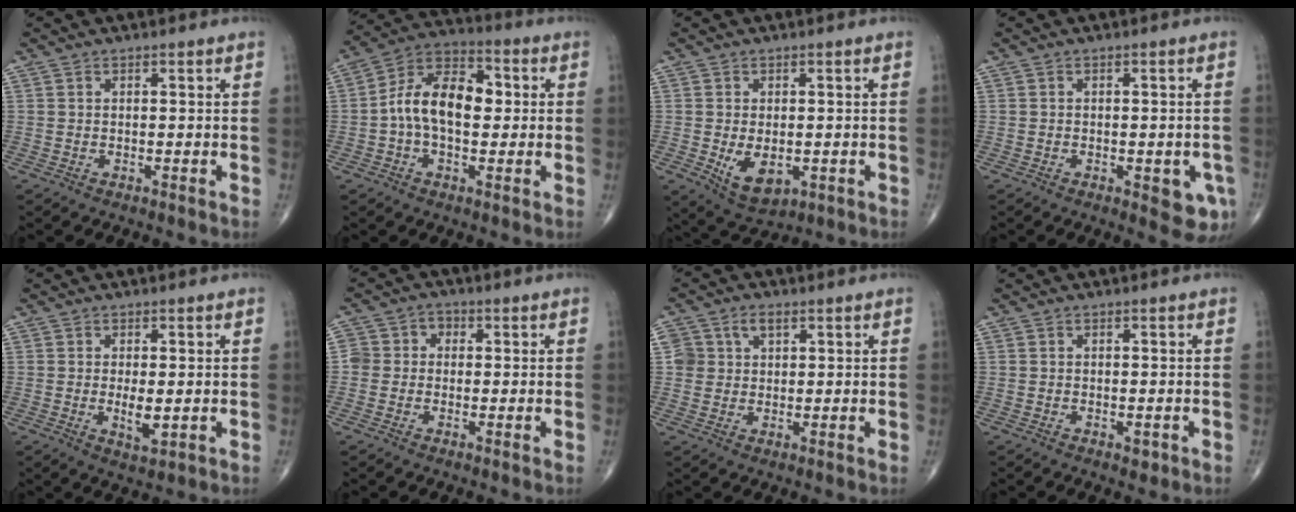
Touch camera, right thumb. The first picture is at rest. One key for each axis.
{"total": 13.1, "fx": 0.2, "fy": 7.9, "fz": 10.5, "tx": -0.171, "ty": 0.034, "tz": -0.008}
{"total": 7.0, "fx": -1.4, "fy": 4.2, "fz": 5.4, "tx": -0.077, "ty": -0.013, "tz": -0.009}
{"total": 5.9, "fx": -2.0, "fy": 2.6, "fz": 4.9, "tx": -0.039, "ty": 0.000, "tz": -0.019}
{"total": 3.8, "fx": -0.3, "fy": 1.5, "fz": 3.5, "tx": -0.060, "ty": -0.010, "tz": -0.002}
{"total": 4.5, "fx": -0.2, "fy": 4.1, "fz": 1.7, "tx": -0.009, "ty": 0.022, "tz": -0.010}
{"total": 4.4, "fx": 1.8, "fy": 3.4, "fz": 2.2, "tx": -0.023, "ty": -0.001, "tz": 0.034}
{"total": 1.3, "fx": -0.5, "fy": 0.7, "fz": 0.9, "tx": -0.010, "ty": -0.001, "tz": -0.005}